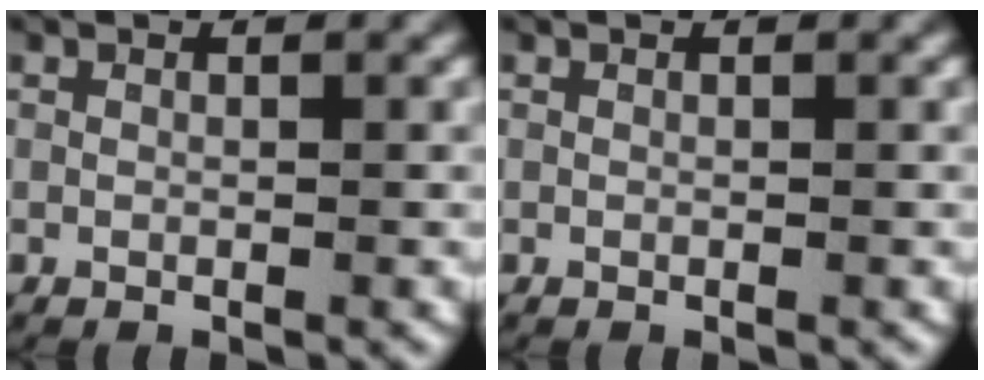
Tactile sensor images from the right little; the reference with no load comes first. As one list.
[{"total": 0.0}]